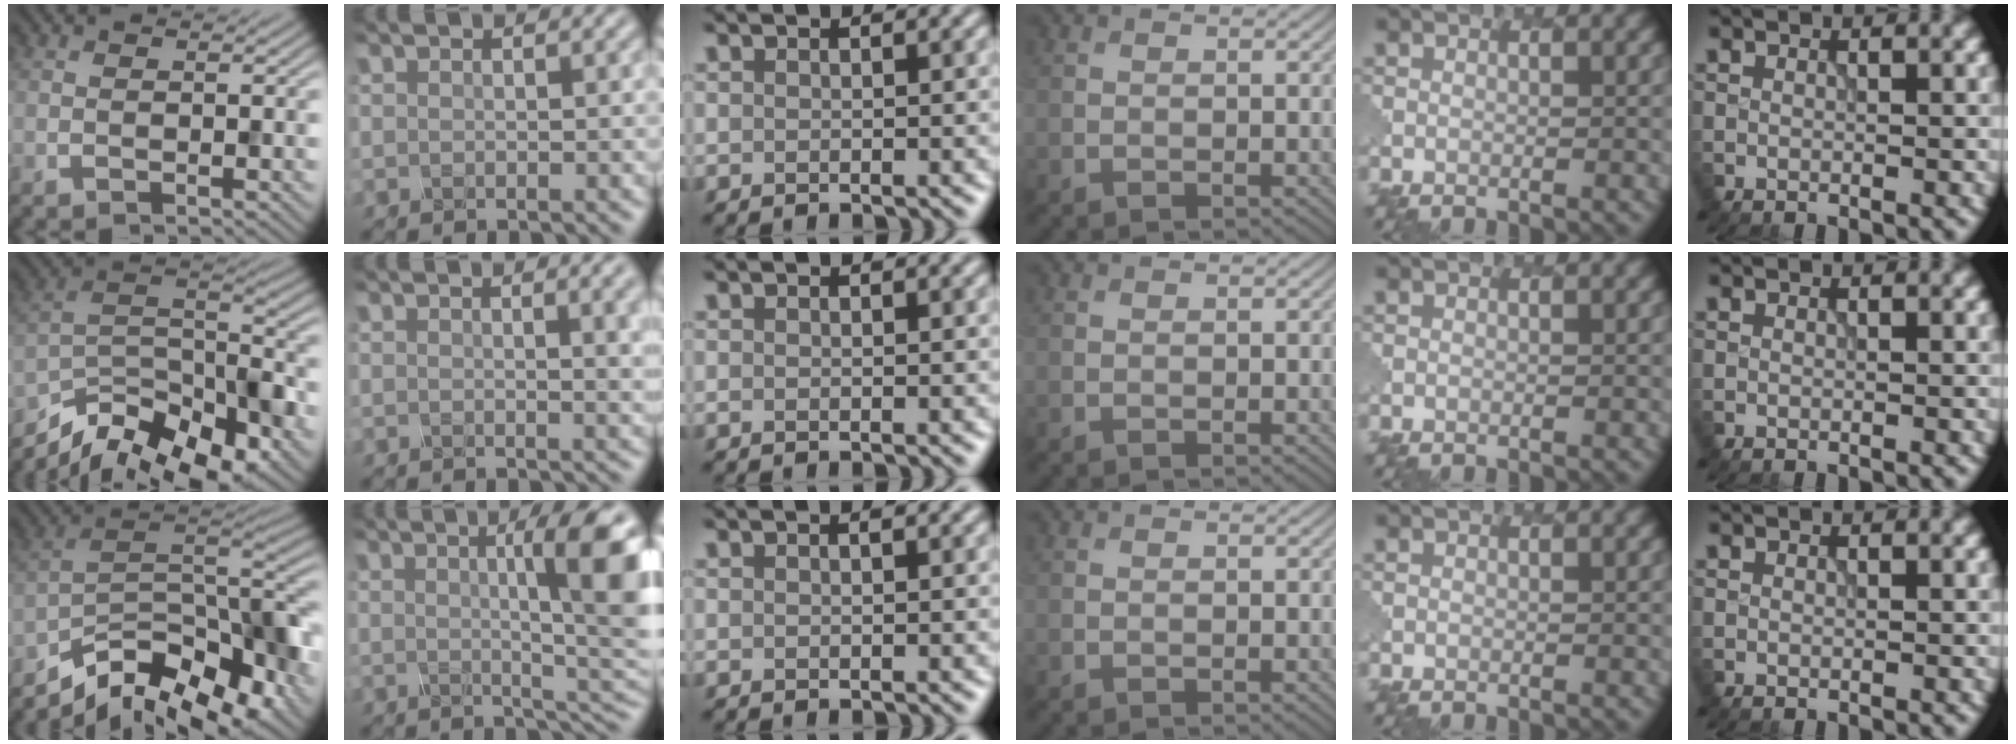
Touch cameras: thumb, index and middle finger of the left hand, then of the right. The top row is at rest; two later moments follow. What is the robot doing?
{"motion": "twist", "object": "rubiks cube"}